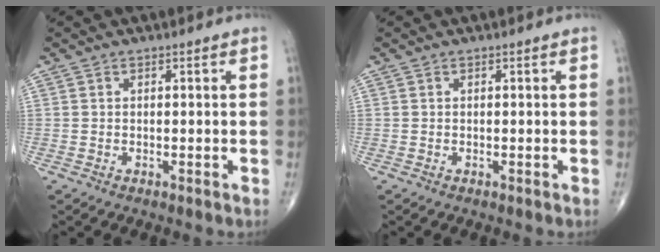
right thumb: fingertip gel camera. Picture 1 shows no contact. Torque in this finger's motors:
{"motor_torque": [0.00, 0.00, 0.00, 0.00, 0.00]}